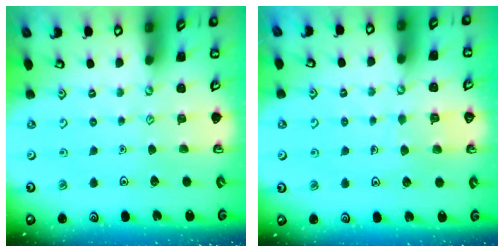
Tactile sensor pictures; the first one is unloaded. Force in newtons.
{"total": 5.1, "press": 5.1, "slide": 0.4}